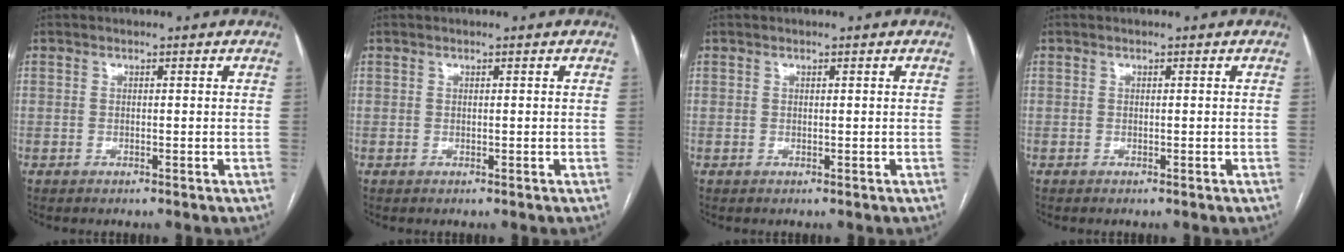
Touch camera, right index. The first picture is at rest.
{"total": 0.0}
{"total": 0.0}
{"total": 0.0}